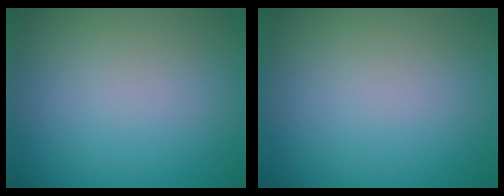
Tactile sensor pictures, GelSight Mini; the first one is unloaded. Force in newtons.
{"total": 0.0}